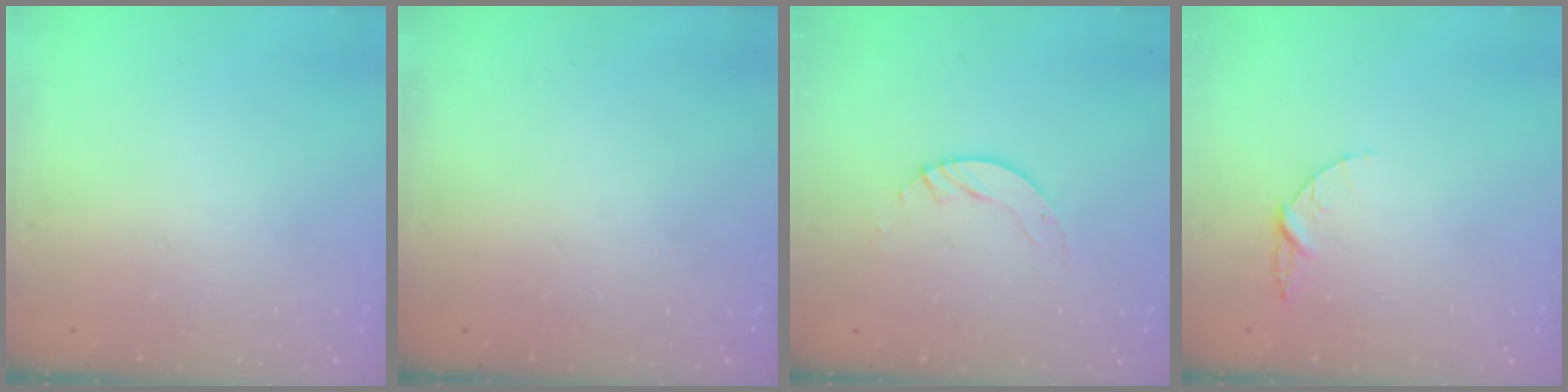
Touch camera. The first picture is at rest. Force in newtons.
{"total": 0.0}
{"total": 3.0, "press": 3.0, "slide": 0.2}
{"total": 5.1, "press": 5.1, "slide": 0.4}